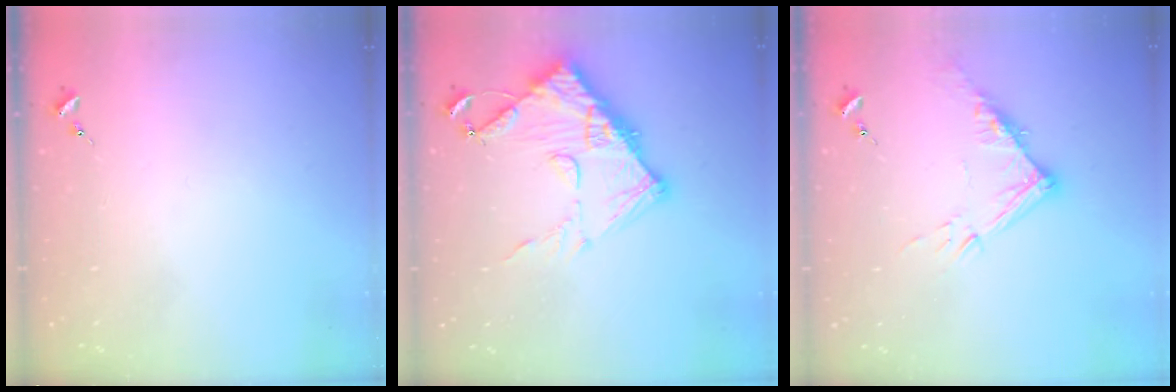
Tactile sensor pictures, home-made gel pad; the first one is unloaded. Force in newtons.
{"total": 14.5, "press": 14.5, "slide": 1.4}
{"total": 12.1, "press": 12.1, "slide": 1.2}